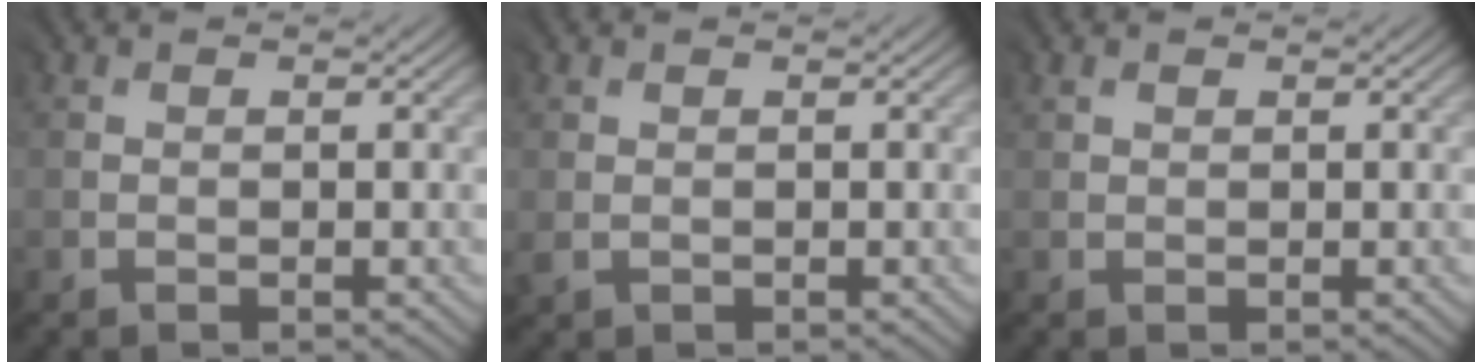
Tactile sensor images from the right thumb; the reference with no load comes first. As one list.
[{"total": 0.7, "force": [0.2, 0.6, 0.2], "torque": [-0.011, 0.000, 0.003]}, {"total": 1.2, "force": [0.8, 0.7, 0.5], "torque": [-0.006, 0.001, 0.017]}]